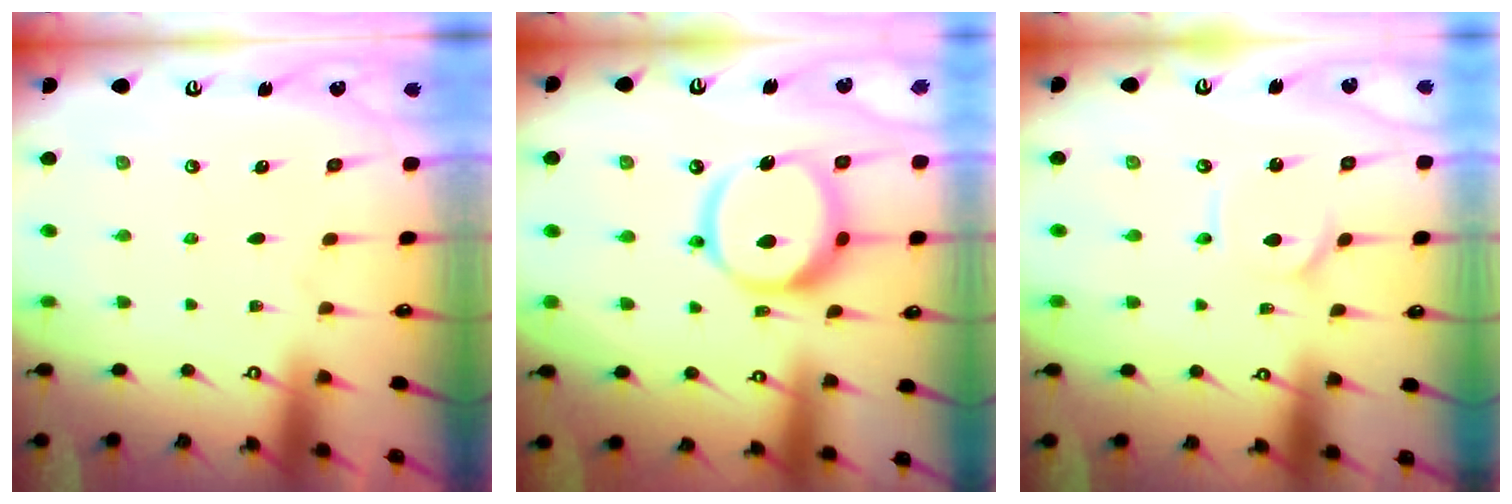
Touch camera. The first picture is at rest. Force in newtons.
{"total": 14.4, "press": 14.3, "slide": 1.6}
{"total": 2.3, "press": 2.3, "slide": 0.3}